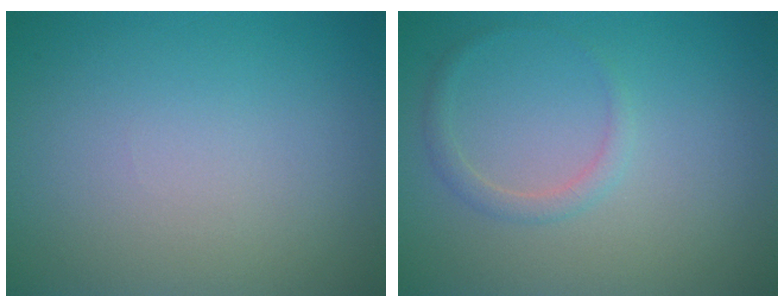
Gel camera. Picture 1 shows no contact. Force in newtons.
{"total": 1.3, "press": 1.3, "slide": 0.1}